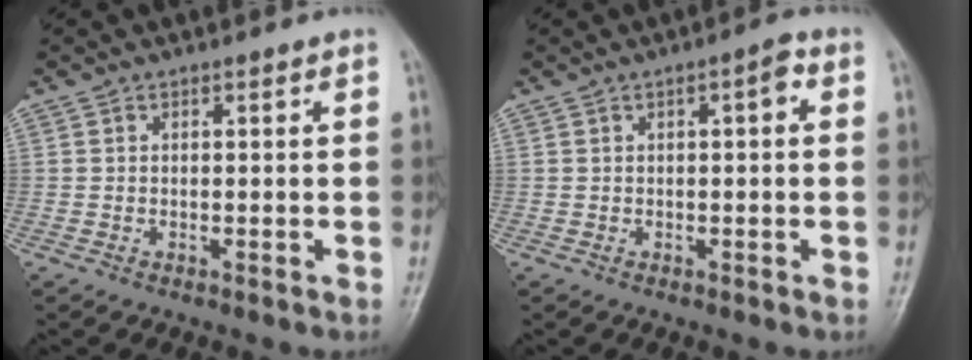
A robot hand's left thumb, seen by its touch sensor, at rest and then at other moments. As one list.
[{"total": 3.0, "force": [0.8, 1.0, 2.7], "torque": [-0.038, 0.007, 0.006]}]